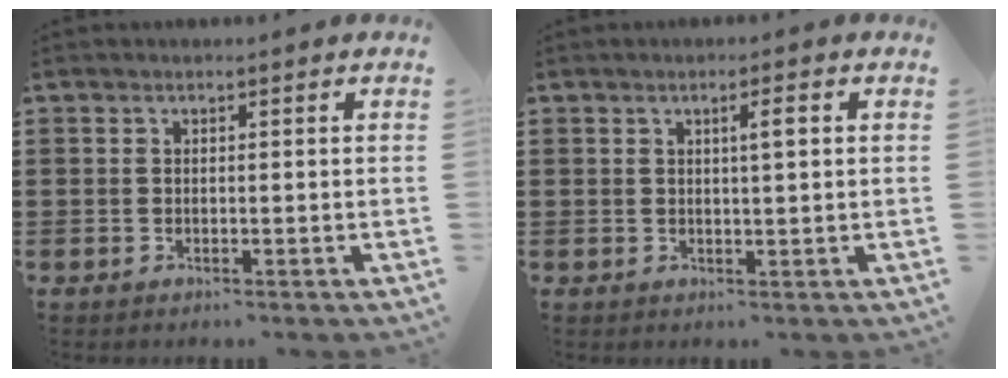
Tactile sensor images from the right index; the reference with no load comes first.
{"total": 2.2, "force": [0.5, 0.2, 2.1], "torque": [-0.033, 0.000, 0.004]}